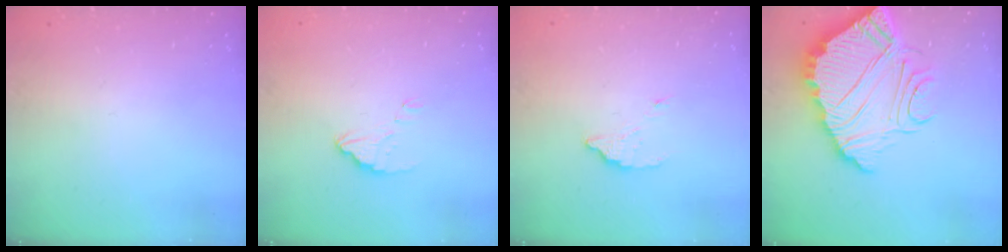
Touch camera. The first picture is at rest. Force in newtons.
{"total": 2.7, "press": 2.7, "slide": 0.1}
{"total": 2.9, "press": 2.9, "slide": 0.2}
{"total": 15.5, "press": 15.4, "slide": 1.1}